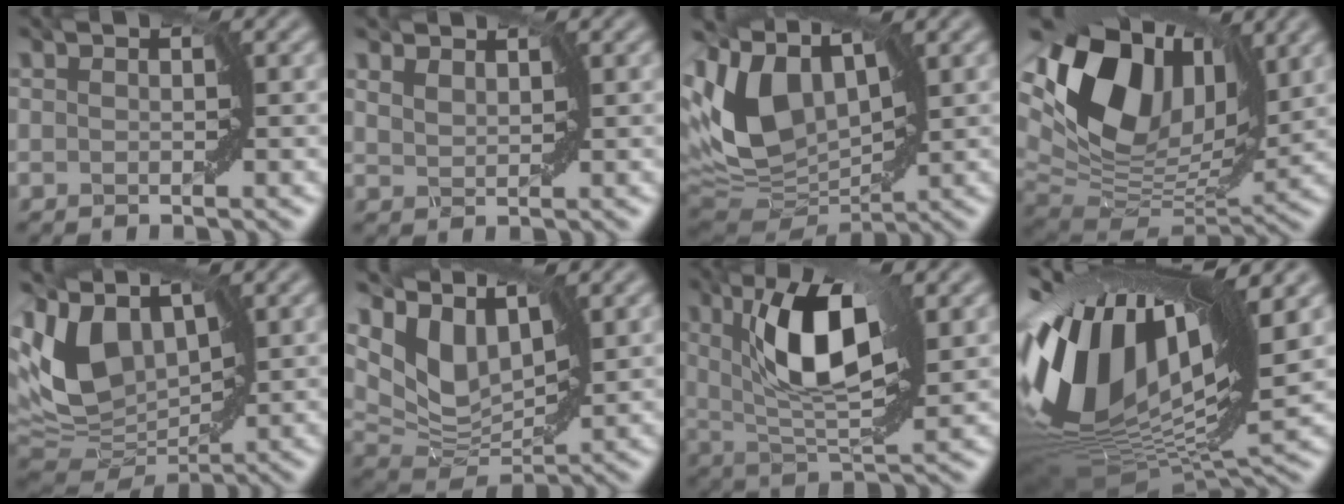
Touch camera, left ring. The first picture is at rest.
{"total": 2.1, "force": [1.9, 0.8, 0.3], "torque": [-0.019, -0.001, 0.026]}
{"total": 9.9, "force": [3.6, 6.0, 7.1], "torque": [-0.162, 0.007, 0.062]}
{"total": 13.3, "force": [4.5, 8.4, 9.2], "torque": [-0.178, 0.011, 0.076]}
{"total": 8.9, "force": [3.3, 5.7, 6.0], "torque": [-0.151, 0.001, 0.062]}
{"total": 6.0, "force": [4.0, 3.1, 3.2], "torque": [-0.079, -0.005, 0.077]}
{"total": 8.3, "force": [2.5, 2.8, 7.4], "torque": [-0.132, -0.001, 0.040]}
{"total": 17.7, "force": [4.1, 7.7, 15.5], "torque": [-0.310, 0.011, 0.048]}